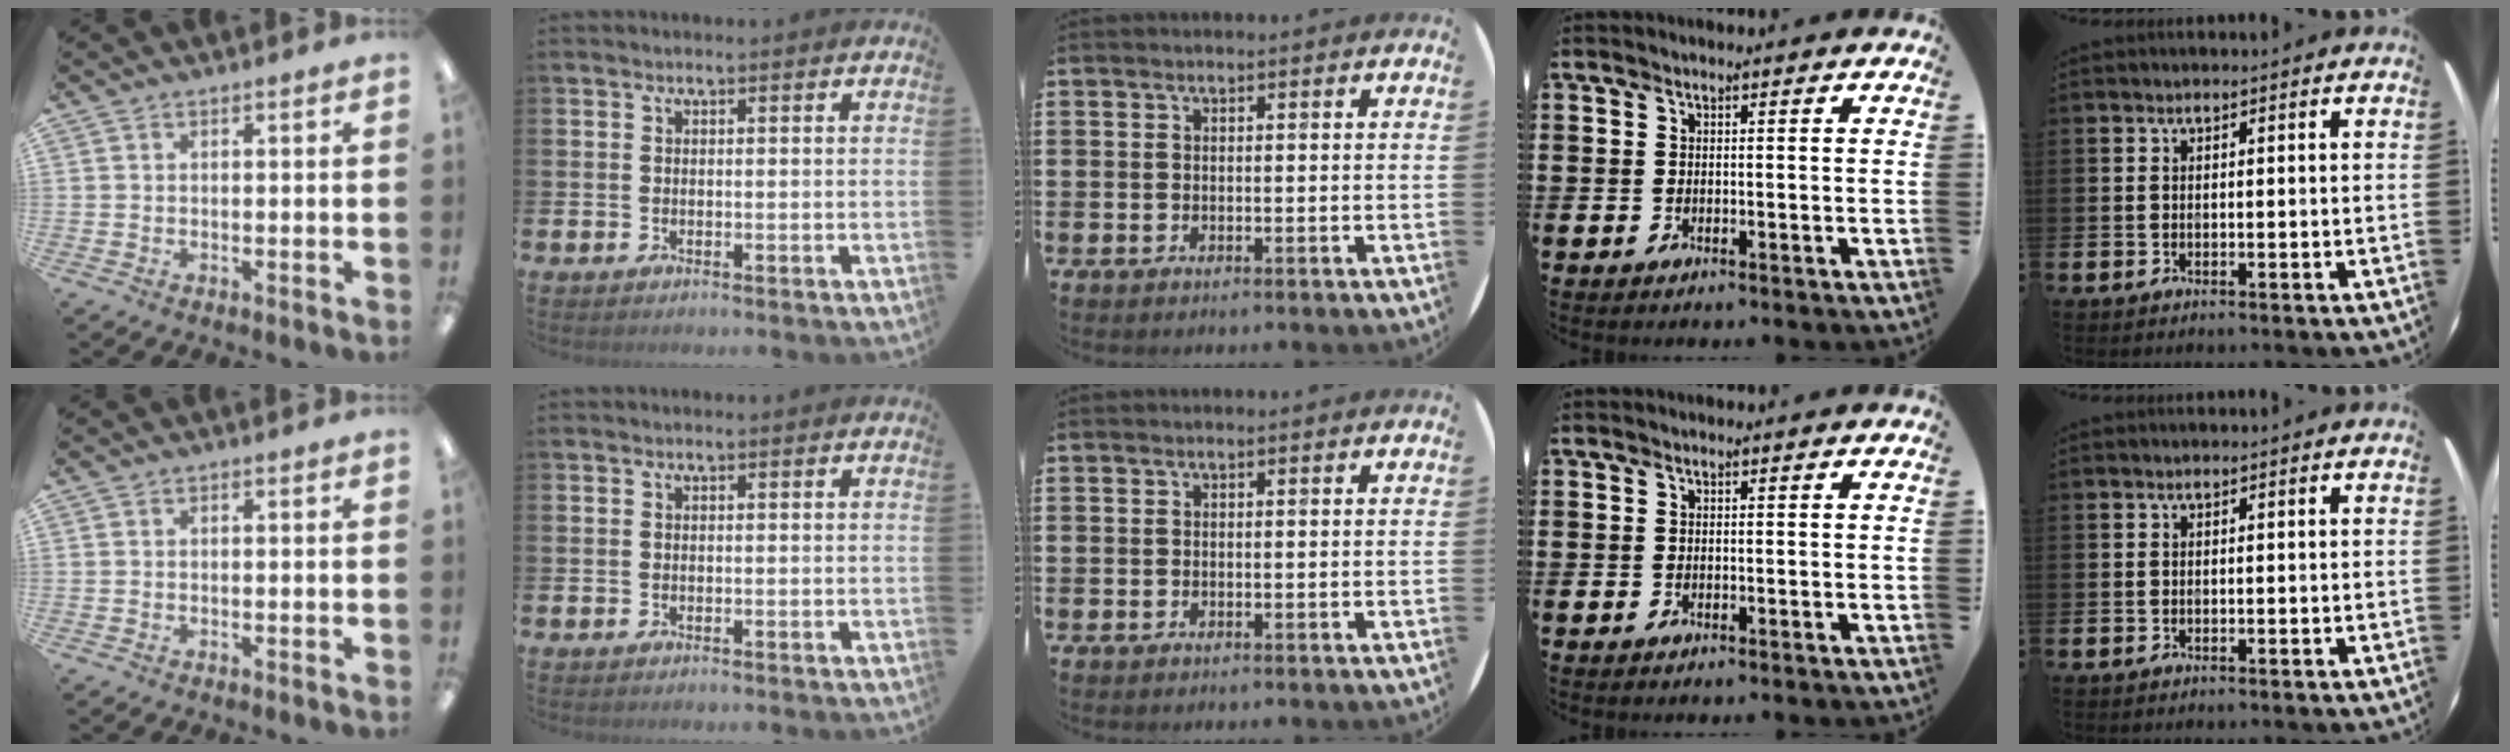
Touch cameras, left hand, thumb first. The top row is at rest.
{}